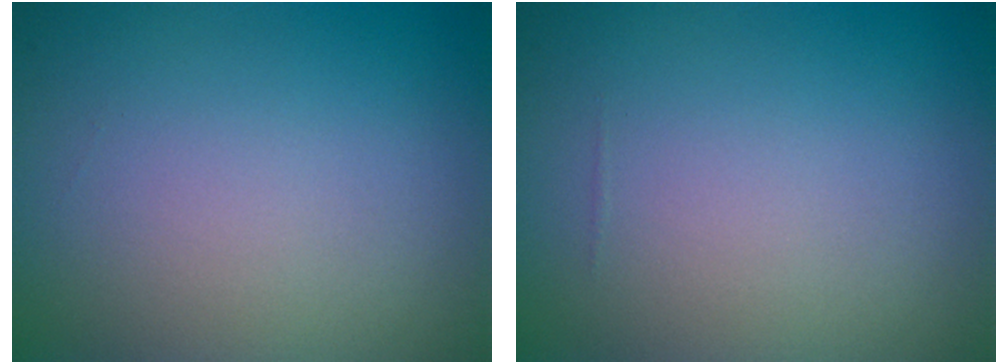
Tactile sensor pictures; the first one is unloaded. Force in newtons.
{"total": 0.0}